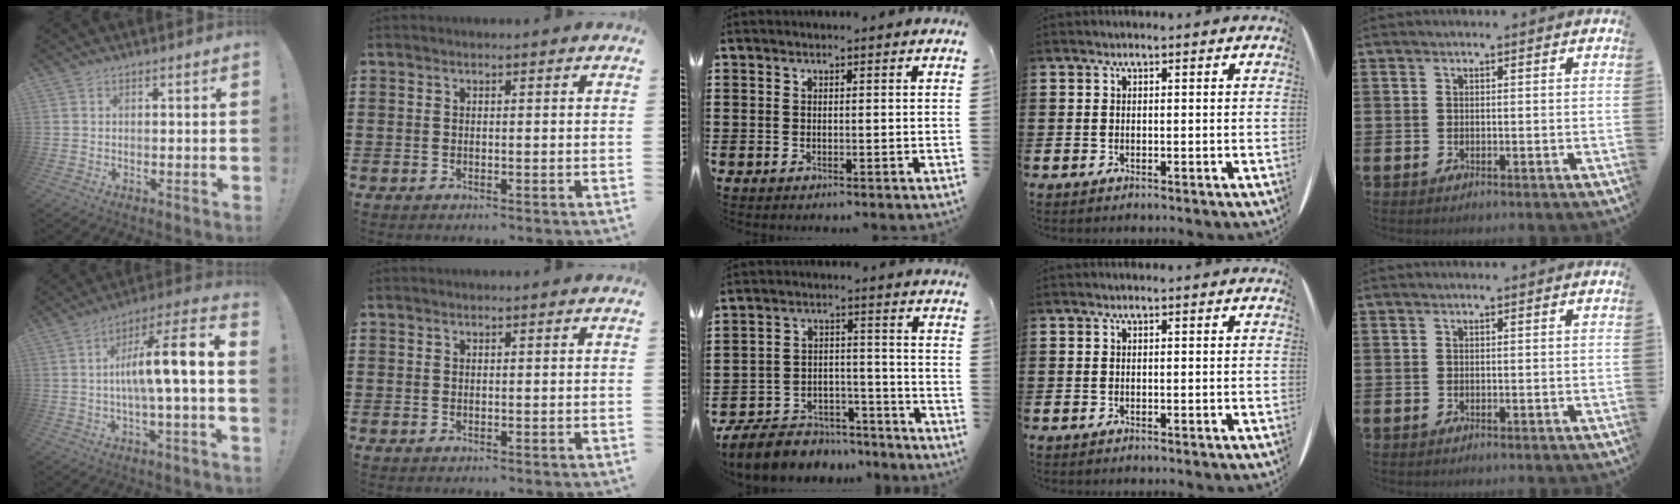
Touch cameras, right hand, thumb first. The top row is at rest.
{"thumb": {"total": 12.4, "force": [0.0, 0.4, 12.4], "torque": [-0.200, -0.002, -0.015]}, "middle": {"total": 7.3, "force": [-6.8, 2.3, 1.2], "torque": [-0.024, 0.021, -0.132]}}